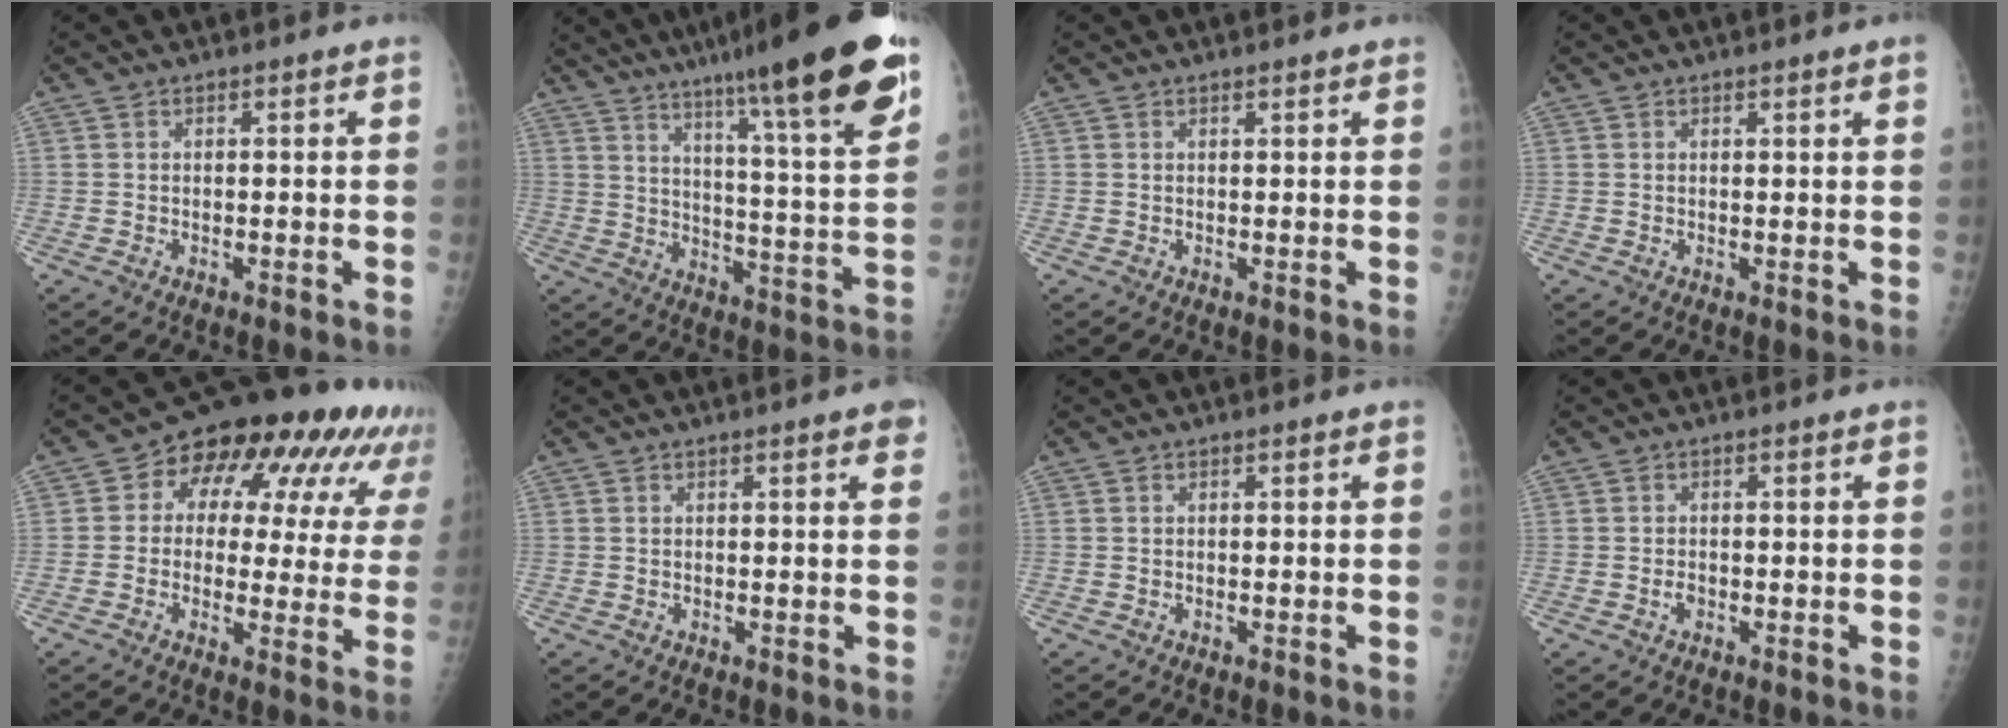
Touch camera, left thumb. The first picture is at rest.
{"total": 23.7, "force": [15.3, 2.1, 18.0], "torque": [-0.250, -0.052, 0.224]}
{"total": 0.9, "force": [0.9, 0.1, 0.3], "torque": [-0.002, 0.000, 0.013]}
{"total": 1.3, "force": [0.9, -0.1, 1.0], "torque": [-0.012, -0.001, 0.011]}
{"total": 20.0, "force": [8.5, 11.2, 14.2], "torque": [-0.149, 0.019, 0.104]}
{"total": 2.3, "force": [1.3, 0.4, 1.8], "torque": [-0.018, 0.000, 0.013]}
{"total": 0.0}
{"total": 1.2, "force": [-0.5, 0.8, 0.7], "torque": [-0.010, 0.002, -0.008]}